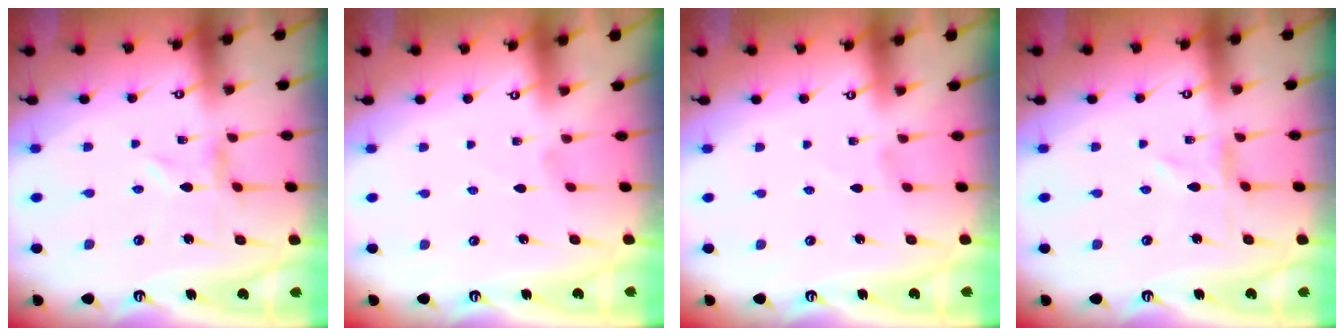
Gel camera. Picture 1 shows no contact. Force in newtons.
{"total": 0.8, "press": 0.8, "slide": 0.1}
{"total": 1.2, "press": 1.2, "slide": 0.0}
{"total": 0.6, "press": 0.6, "slide": 0.2}